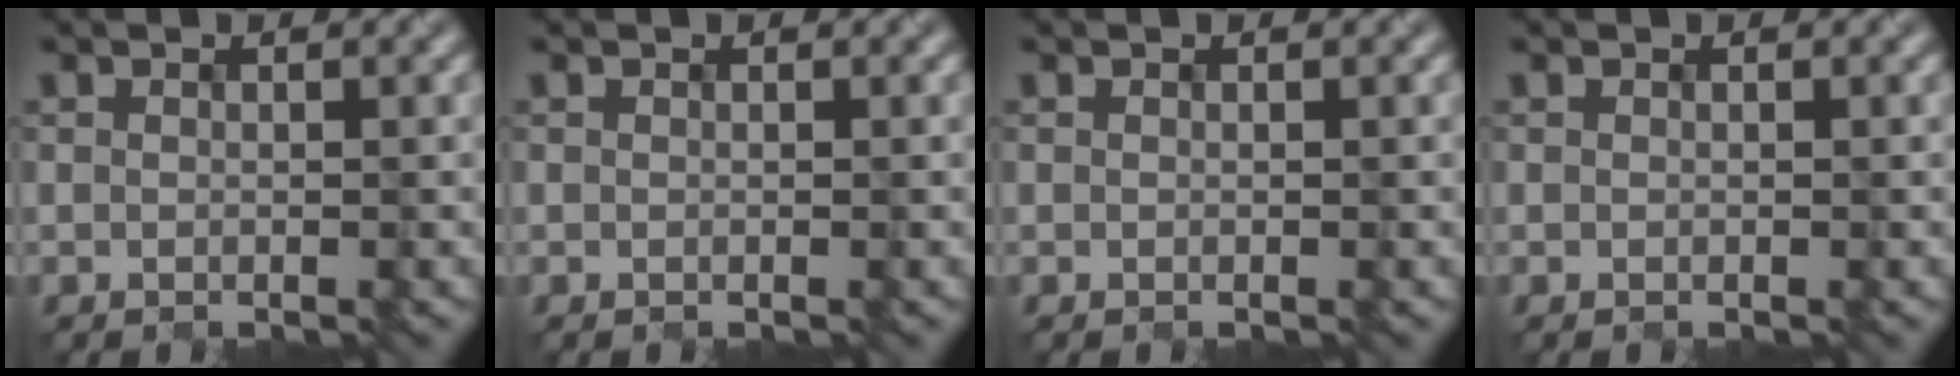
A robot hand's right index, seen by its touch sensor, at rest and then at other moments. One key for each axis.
{"total": 0.0}
{"total": 0.0}
{"total": 0.0}